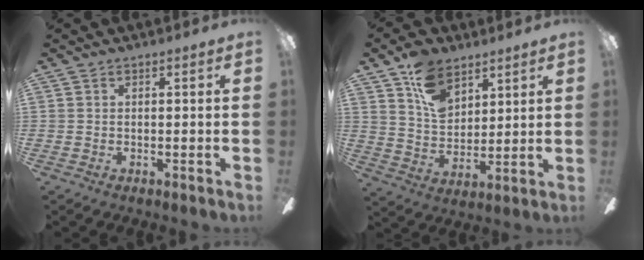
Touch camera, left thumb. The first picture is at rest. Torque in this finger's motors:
{"motor_torque": [1.47, 0.80, 0.99, -0.53, 0.06]}